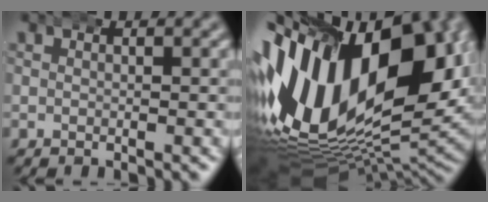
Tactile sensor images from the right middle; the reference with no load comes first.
{"total": 29.5, "force": [0.5, 19.3, 22.4], "torque": [-0.401, -0.032, 0.026]}